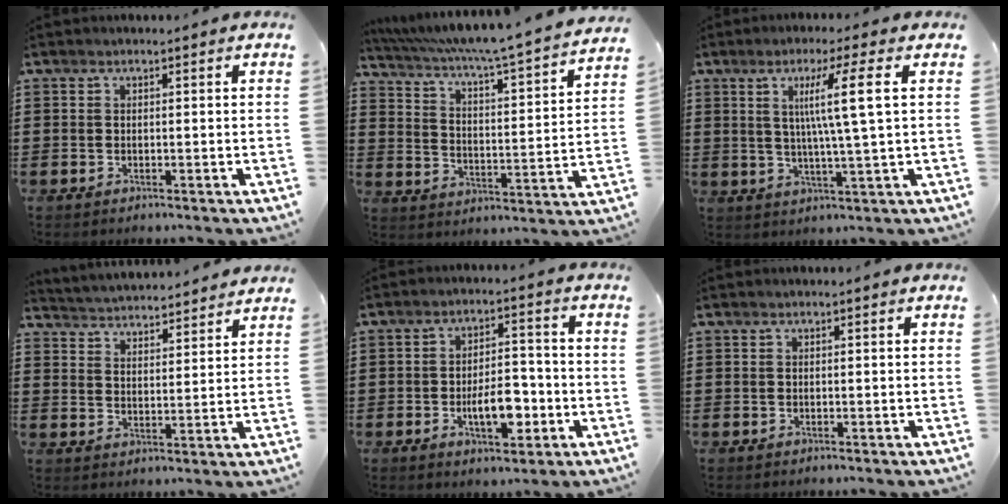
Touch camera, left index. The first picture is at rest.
{"total": 4.9, "force": [4.2, -0.7, 2.5], "torque": [-0.069, -0.045, 0.059]}
{"total": 8.4, "force": [2.2, -0.6, 8.1], "torque": [-0.159, 0.000, 0.027]}
{"total": 3.6, "force": [3.6, -0.3, -0.6], "torque": [-0.008, -0.027, 0.058]}
{"total": 7.1, "force": [-2.2, 3.1, 6.0], "torque": [-0.104, 0.002, -0.043]}
{"total": 0.0}